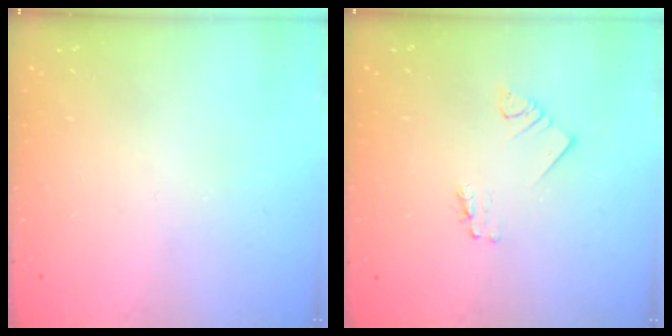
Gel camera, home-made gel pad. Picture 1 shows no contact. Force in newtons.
{"total": 1.2, "press": 1.2, "slide": 0.1}